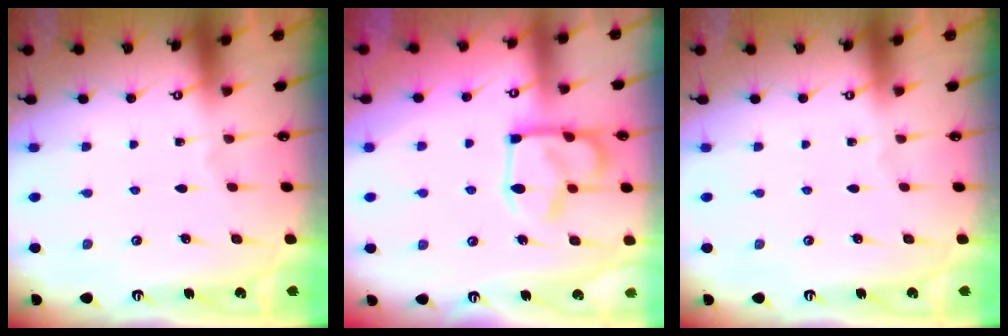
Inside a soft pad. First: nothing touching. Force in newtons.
{"total": 15.9, "press": 15.9, "slide": 1.2}
{"total": 0.0}